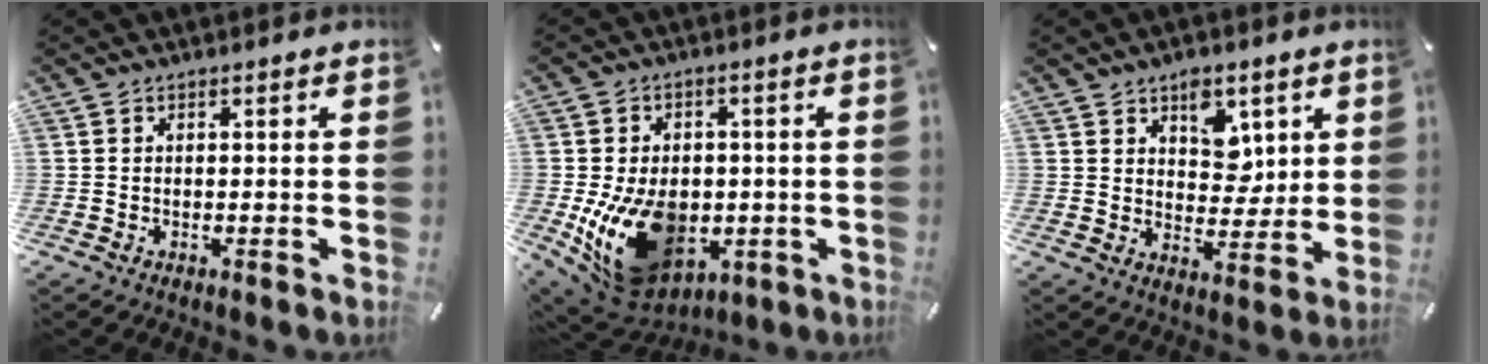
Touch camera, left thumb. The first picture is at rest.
{"total": 18.8, "force": [-3.8, 13.5, 12.6], "torque": [-0.225, 0.005, -0.047]}
{"total": 8.4, "force": [4.0, 6.1, 4.2], "torque": [-0.044, -0.012, 0.067]}